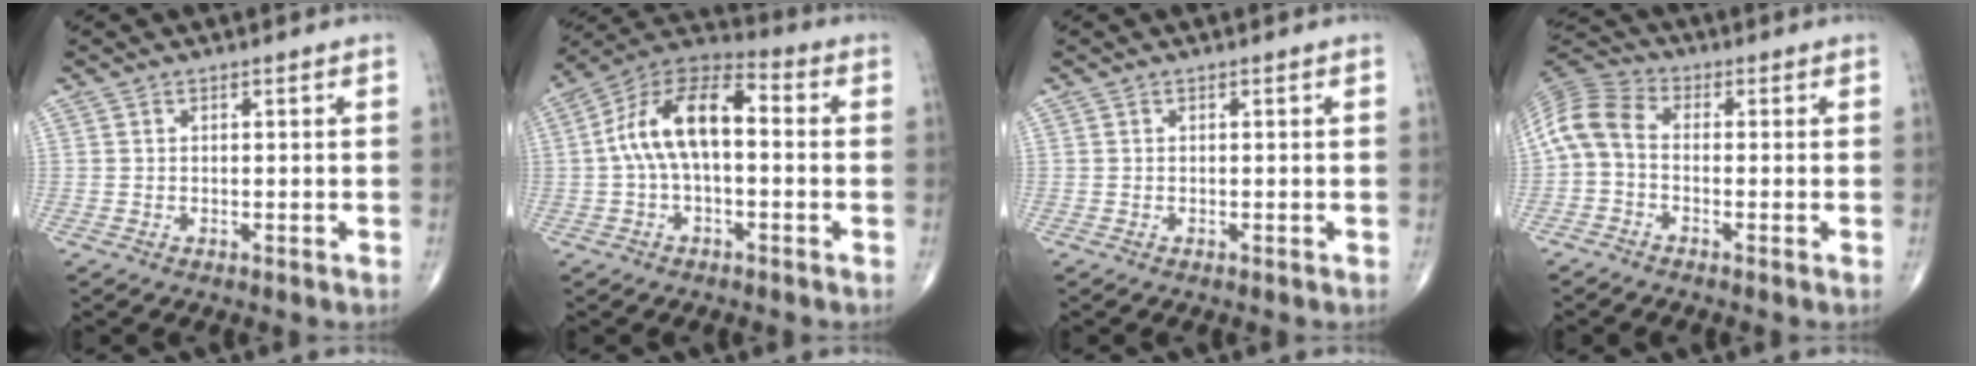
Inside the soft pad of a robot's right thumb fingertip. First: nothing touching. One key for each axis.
{"total": 13.9, "fx": 0.3, "fy": 7.0, "fz": 12.0, "tx": -0.216, "ty": 0.047, "tz": -0.007}
{"total": 0.0}
{"total": 7.9, "fx": -0.9, "fy": 5.0, "fz": 6.0, "tx": -0.119, "ty": 0.023, "tz": -0.039}